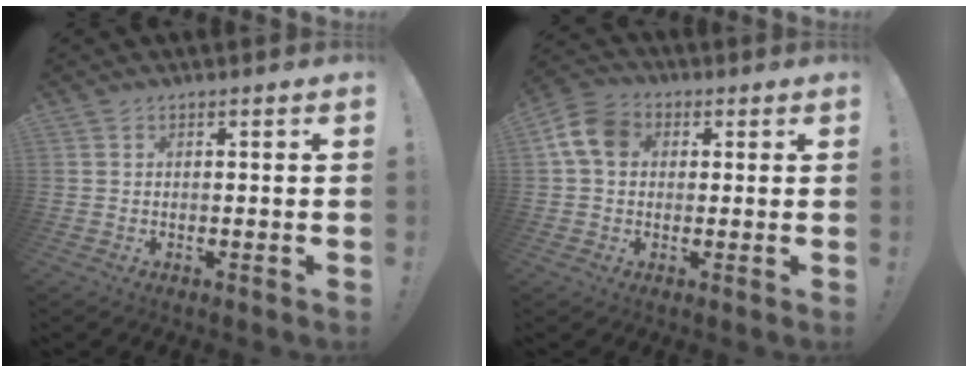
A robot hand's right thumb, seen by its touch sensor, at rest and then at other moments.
{"total": 10.0, "force": [2.3, 7.5, 6.1], "torque": [-0.118, 0.009, 0.049]}